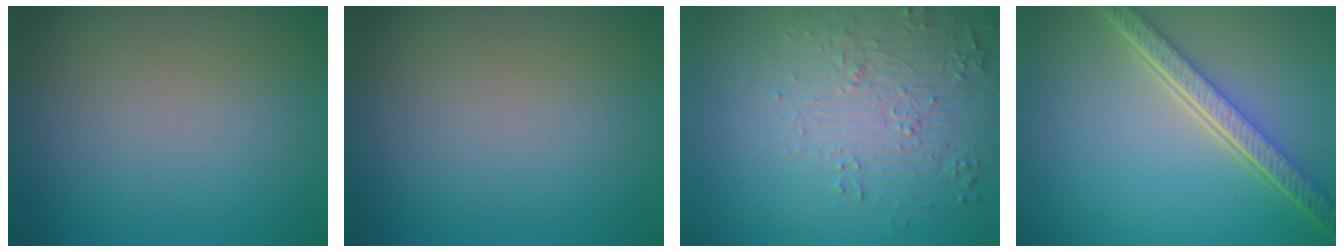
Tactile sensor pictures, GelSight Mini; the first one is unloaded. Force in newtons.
{"total": 0.0}
{"total": 5.7, "press": 3.8, "slide": 4.2}
{"total": 5.6, "press": 4.0, "slide": 3.9}